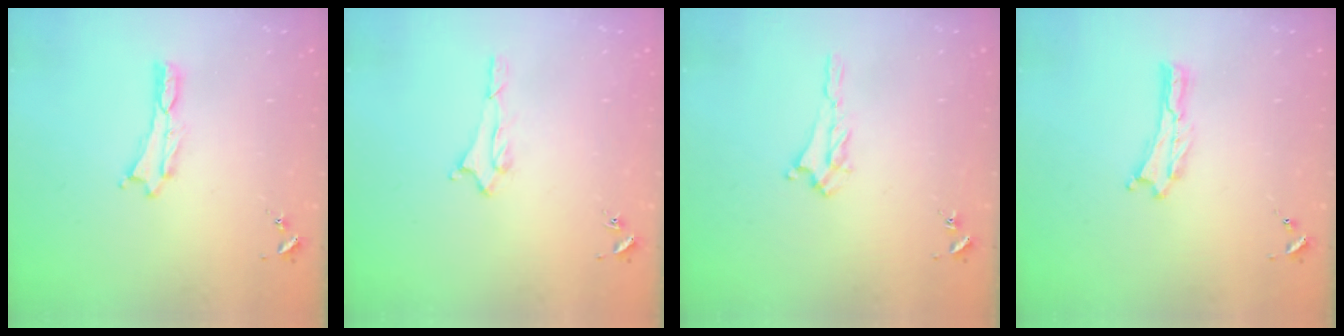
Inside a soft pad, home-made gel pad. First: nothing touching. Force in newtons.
{"total": 1.6, "press": 1.6, "slide": 0.2}
{"total": 2.0, "press": 2.0, "slide": 0.5}
{"total": 0.0}